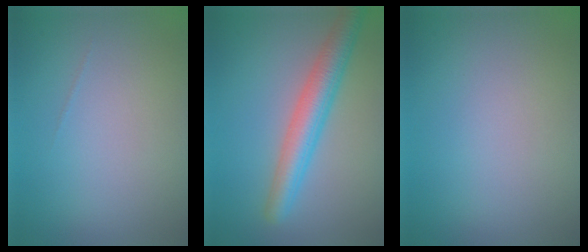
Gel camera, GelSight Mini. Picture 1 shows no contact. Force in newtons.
{"total": 4.6, "press": 4.6, "slide": 0.1}
{"total": 0.0}